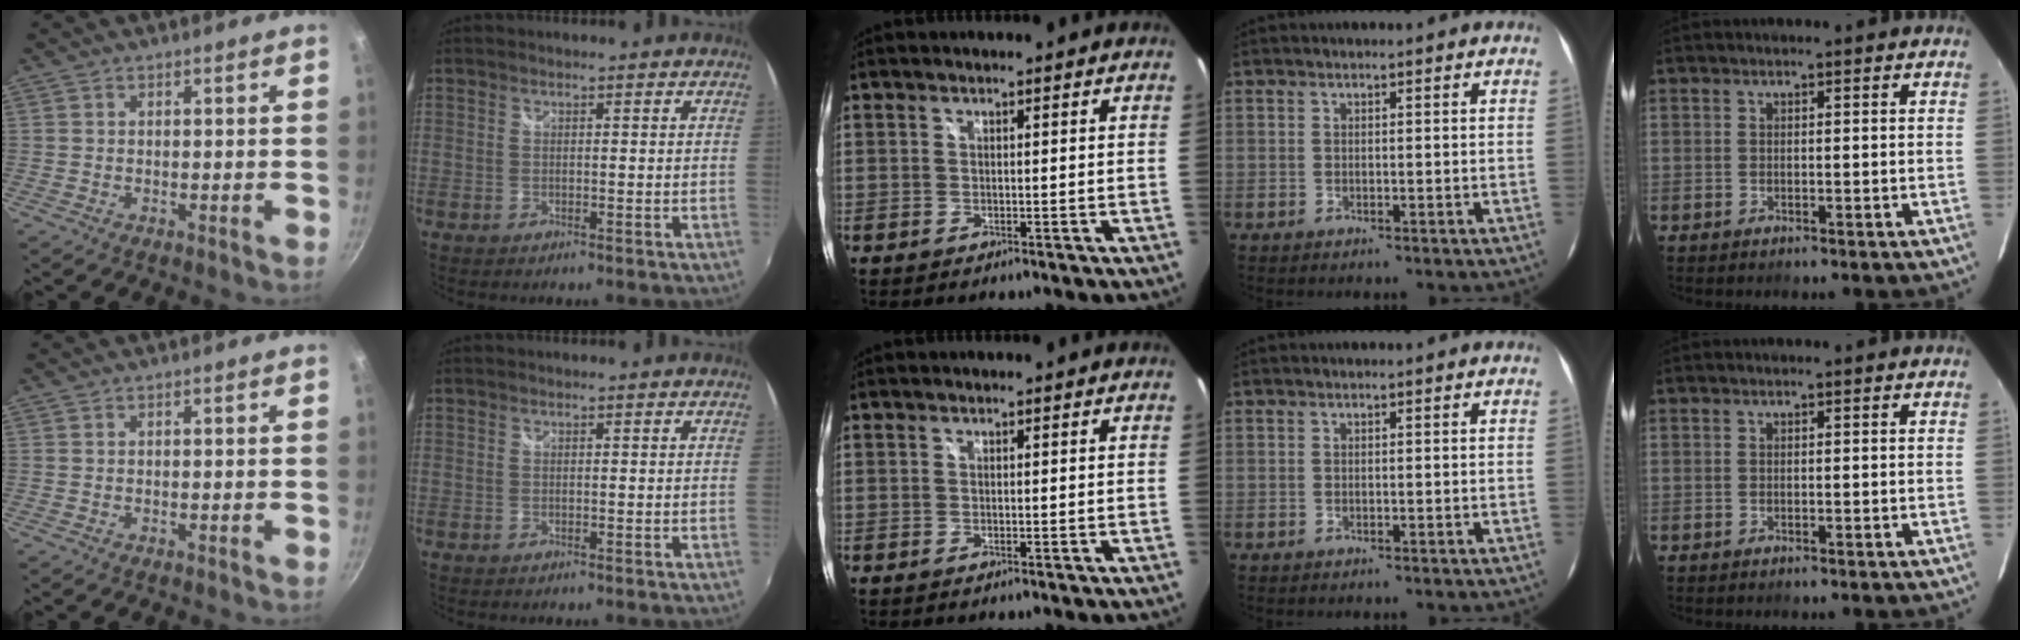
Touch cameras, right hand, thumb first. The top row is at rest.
{}